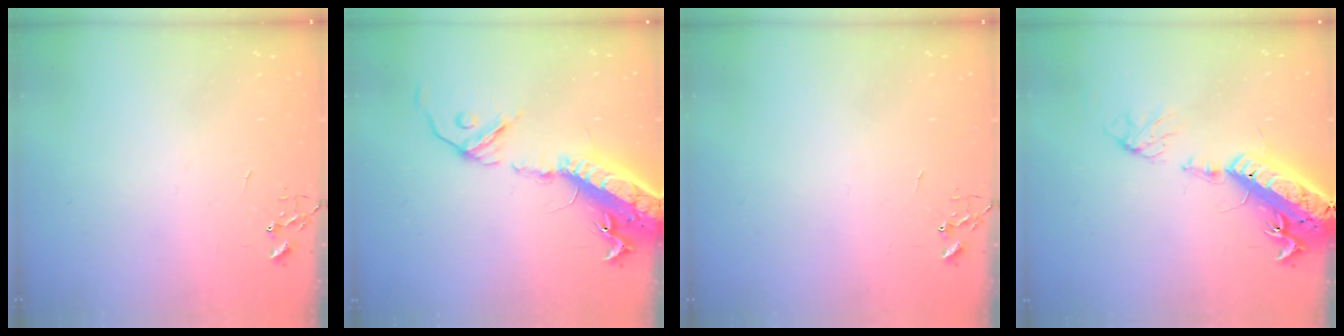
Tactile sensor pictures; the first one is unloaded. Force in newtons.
{"total": 21.7, "press": 21.1, "slide": 5.1}
{"total": 0.0}
{"total": 20.3, "press": 19.8, "slide": 4.4}